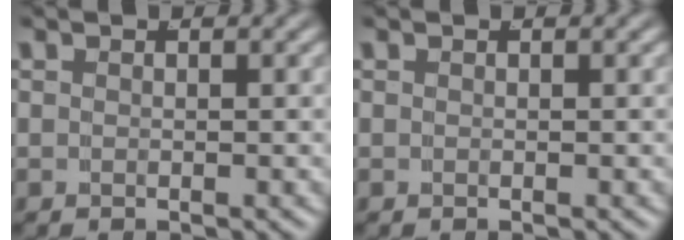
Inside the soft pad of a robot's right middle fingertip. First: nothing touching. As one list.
[{"total": 0.0}]